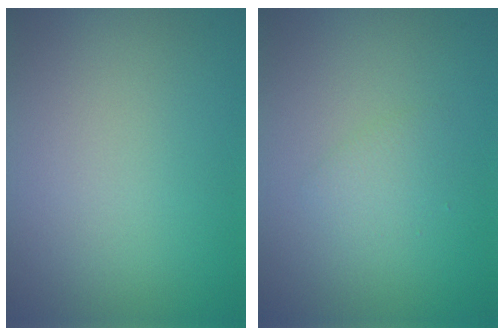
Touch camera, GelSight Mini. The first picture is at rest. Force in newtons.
{"total": 1.3, "press": 1.3, "slide": 0.1}